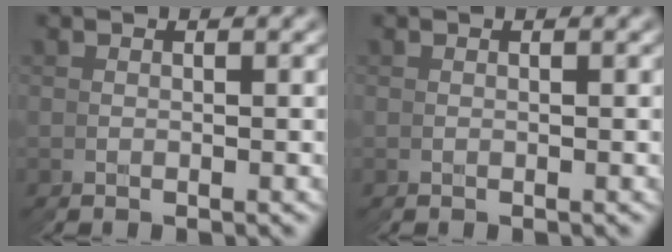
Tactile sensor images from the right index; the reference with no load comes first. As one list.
[{"total": 0.0}]